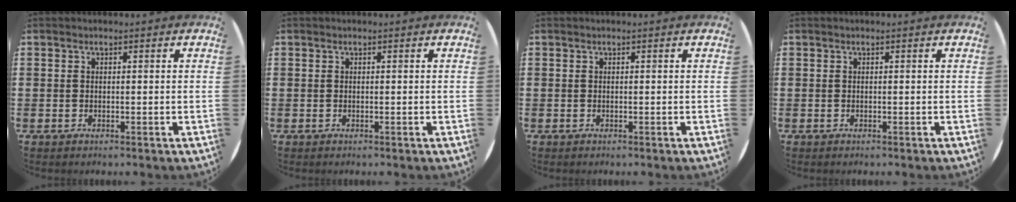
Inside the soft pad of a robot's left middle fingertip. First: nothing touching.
{"total": 0.0}
{"total": 0.0}
{"total": 0.0}